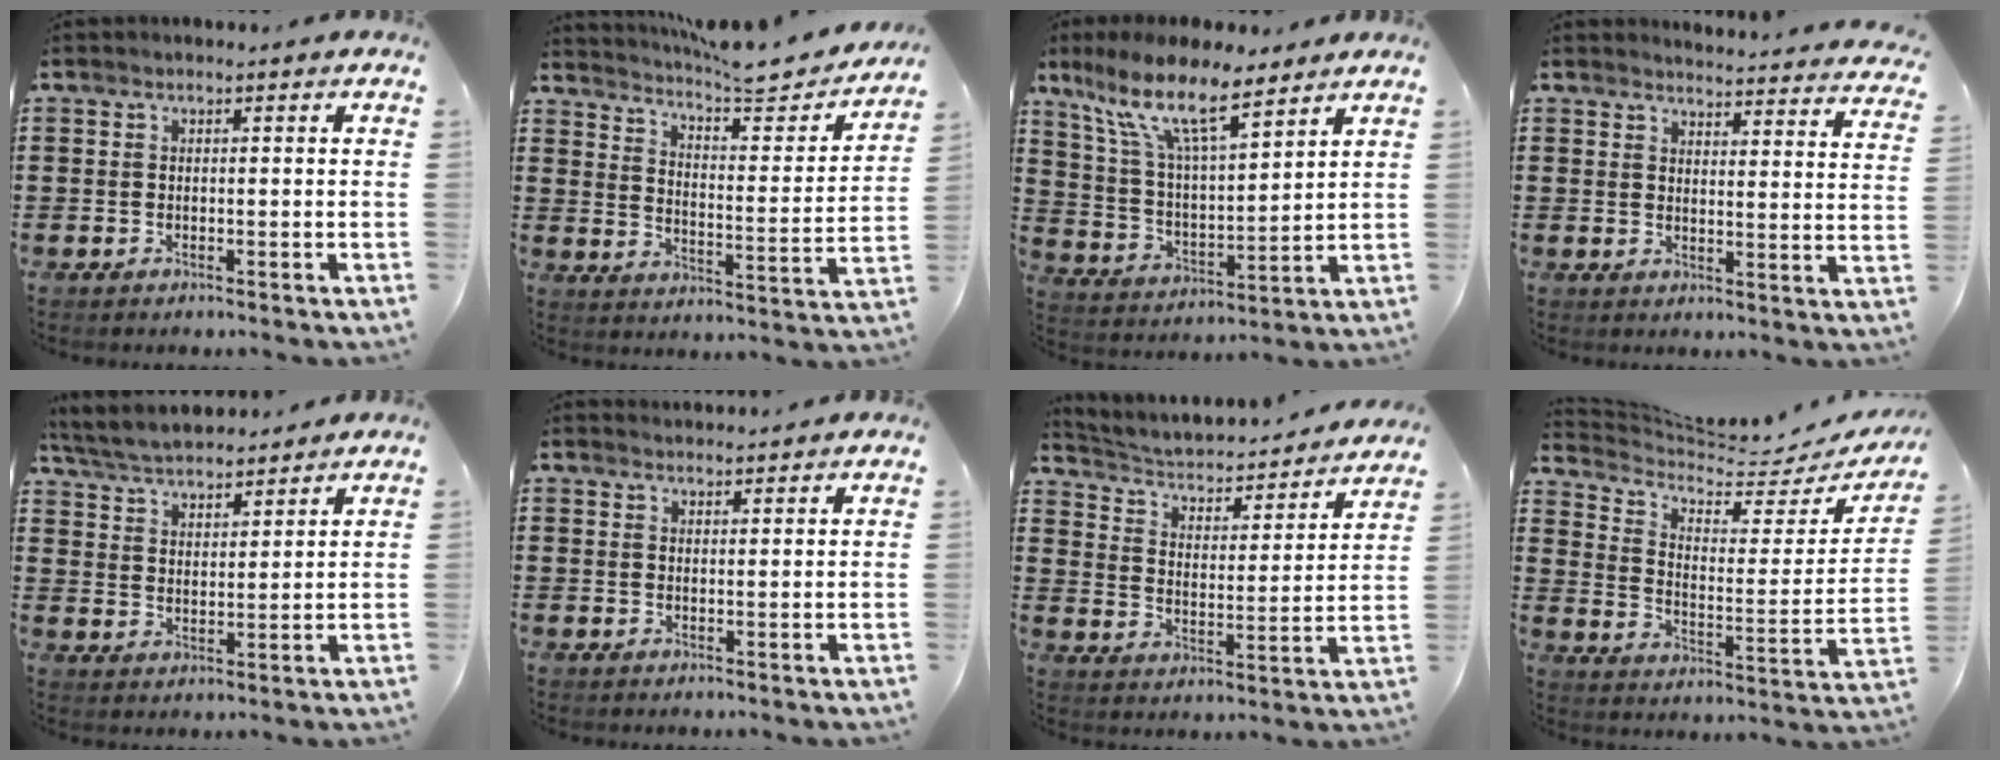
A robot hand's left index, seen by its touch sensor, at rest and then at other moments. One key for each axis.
{"total": 7.0, "fx": 6.4, "fy": 0.8, "fz": 2.9, "tx": -0.062, "ty": -0.046, "tz": 0.104}
{"total": 11.6, "fx": 8.4, "fy": 2.4, "fz": 7.7, "tx": -0.172, "ty": -0.032, "tz": 0.146}
{"total": 3.6, "fx": 3.5, "fy": -0.4, "fz": 0.4, "tx": -0.016, "ty": -0.030, "tz": 0.058}
{"total": 5.0, "fx": 4.9, "fy": 0.6, "fz": 0.8, "tx": -0.039, "ty": -0.021, "tz": 0.086}
{"total": 1.9, "fx": 1.9, "fy": -0.1, "fz": -0.1, "tx": -0.003, "ty": -0.001, "tz": 0.038}
{"total": 2.4, "fx": 1.9, "fy": 1.1, "fz": 0.9, "tx": -0.035, "ty": -0.026, "tz": 0.019}
{"total": 4.8, "fx": 4.4, "fy": 1.4, "fz": 1.5, "tx": -0.059, "ty": -0.040, "tz": 0.072}